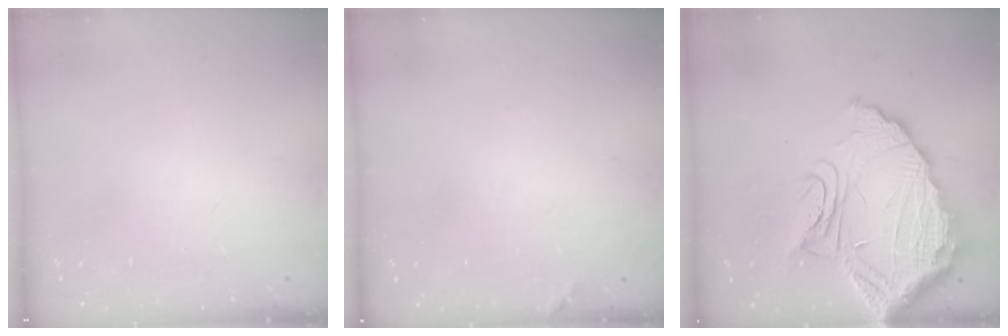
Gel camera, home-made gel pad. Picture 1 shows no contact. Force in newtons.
{"total": 5.8, "press": 5.8, "slide": 0.2}
{"total": 19.5, "press": 19.4, "slide": 1.7}